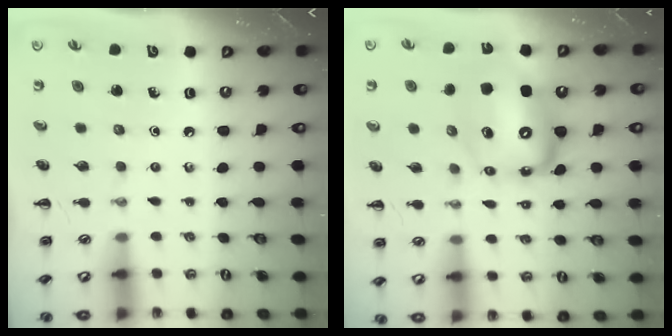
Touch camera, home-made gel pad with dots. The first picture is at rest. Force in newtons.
{"total": 13.7, "press": 13.2, "slide": 3.7}